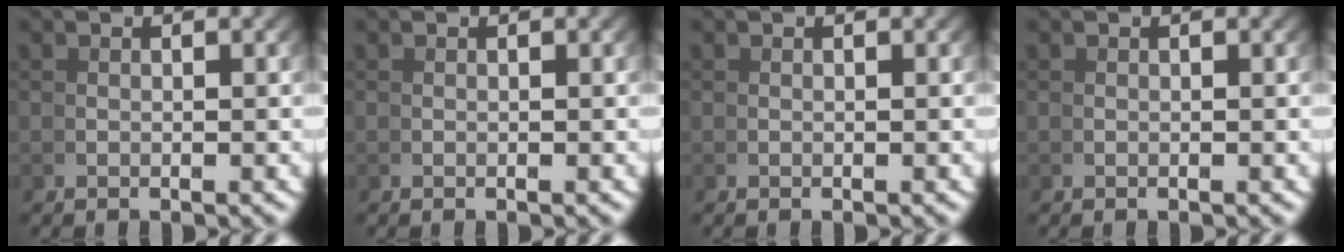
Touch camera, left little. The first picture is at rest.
{"total": 0.0}
{"total": 0.0}
{"total": 0.0}